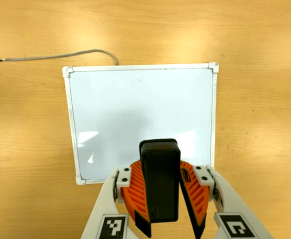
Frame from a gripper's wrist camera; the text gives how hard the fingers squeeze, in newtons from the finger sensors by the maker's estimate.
{"total": 11.0, "left": 10.5, "right": 11.5}